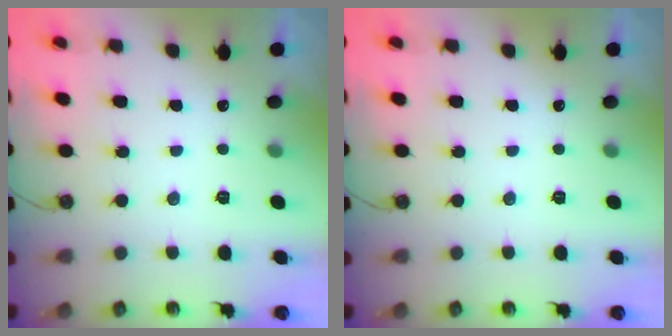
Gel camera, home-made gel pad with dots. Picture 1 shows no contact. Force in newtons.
{"total": 0.0}